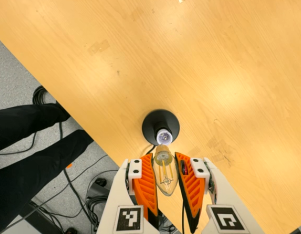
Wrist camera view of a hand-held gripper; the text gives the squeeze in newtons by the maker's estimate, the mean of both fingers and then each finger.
{"total": 19.7, "left": 22.2, "right": 17.2}